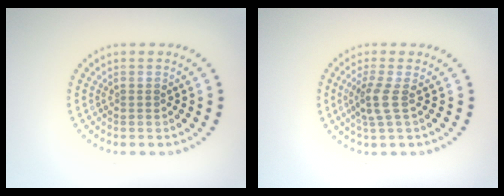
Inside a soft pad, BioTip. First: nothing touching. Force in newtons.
{"total": 2.4, "press": 1.8, "slide": 1.5}